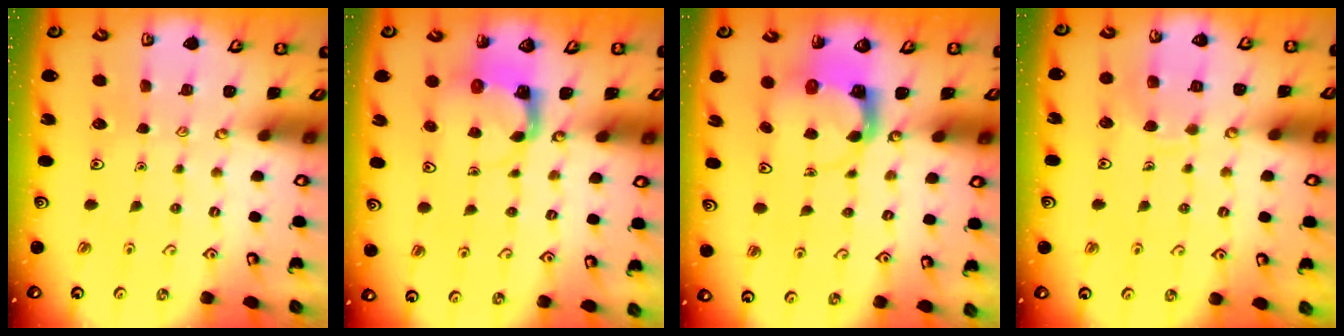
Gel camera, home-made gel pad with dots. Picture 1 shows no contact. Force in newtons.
{"total": 3.9, "press": 3.8, "slide": 0.7}
{"total": 3.8, "press": 3.8, "slide": 0.5}
{"total": 8.6, "press": 8.6, "slide": 0.7}